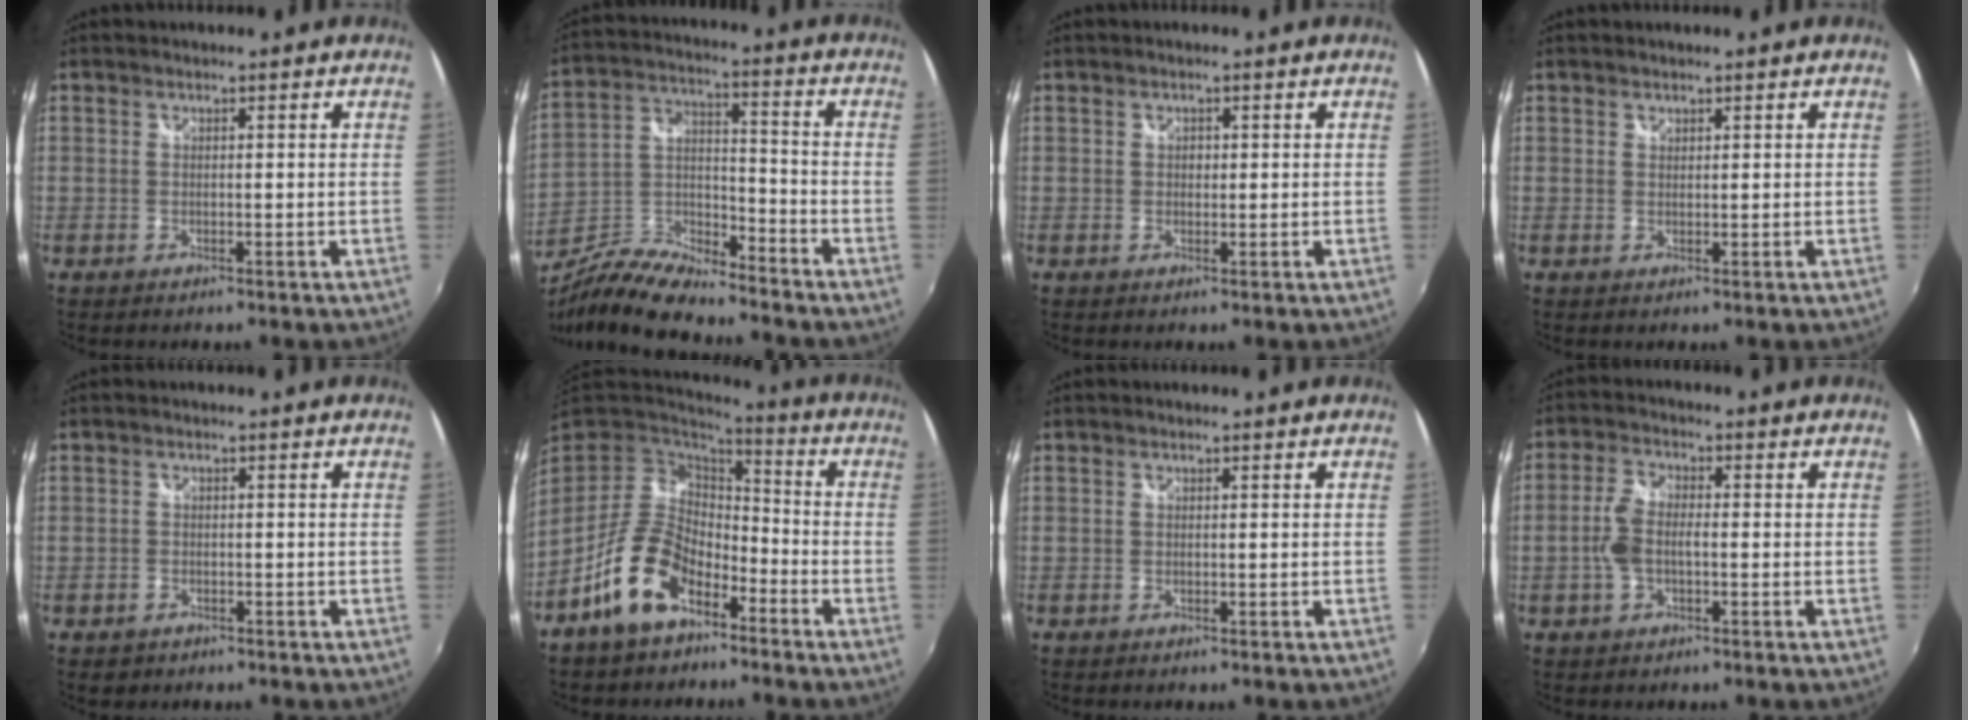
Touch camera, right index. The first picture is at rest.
{"total": 14.1, "force": [-11.1, 3.8, 7.8], "torque": [-0.173, -0.008, -0.213]}
{"total": 0.9, "force": [0.1, 0.9, 0.4], "torque": [-0.003, 0.002, 0.000]}
{"total": 0.6, "force": [0.5, 0.4, 0.0], "torque": [0.001, 0.001, 0.009]}
{"total": 2.3, "force": [-1.2, 1.8, 0.6], "torque": [-0.017, -0.002, -0.018]}
{"total": 13.3, "force": [-7.6, 7.5, 7.9], "torque": [-0.161, 0.007, -0.135]}
{"total": 0.0}
{"total": 5.9, "force": [-1.0, 2.9, 5.0], "torque": [-0.108, 0.006, -0.019]}